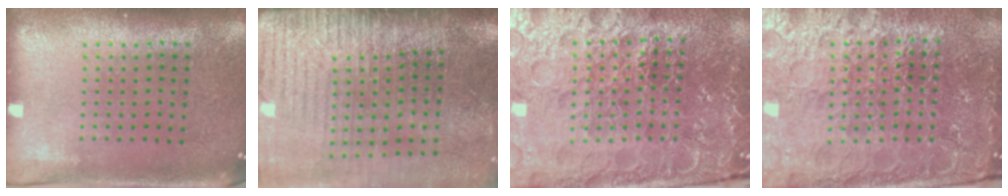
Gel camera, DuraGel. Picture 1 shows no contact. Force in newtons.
{"total": 3.9, "press": 3.4, "slide": 2.0}
{"total": 4.9, "press": 4.7, "slide": 1.4}
{"total": 5.0, "press": 4.6, "slide": 1.8}